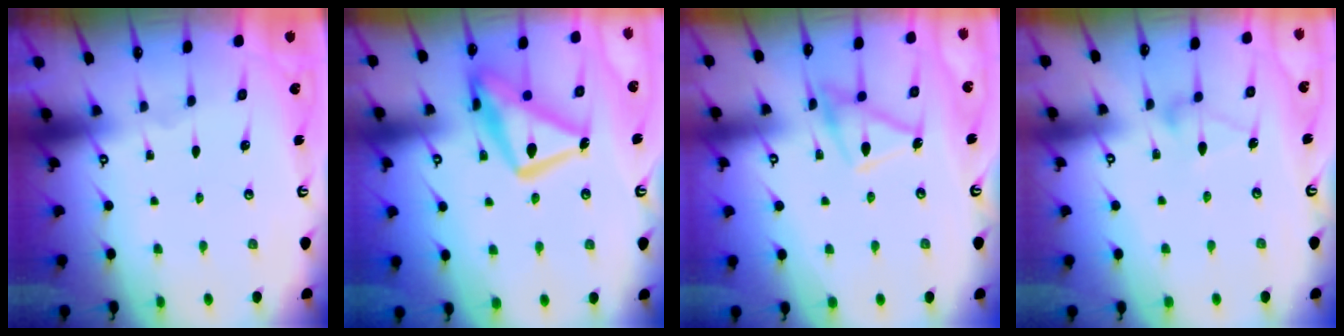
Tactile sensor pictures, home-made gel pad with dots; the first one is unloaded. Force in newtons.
{"total": 17.9, "press": 17.9, "slide": 1.5}
{"total": 14.0, "press": 14.0, "slide": 1.0}
{"total": 6.9, "press": 6.8, "slide": 0.4}